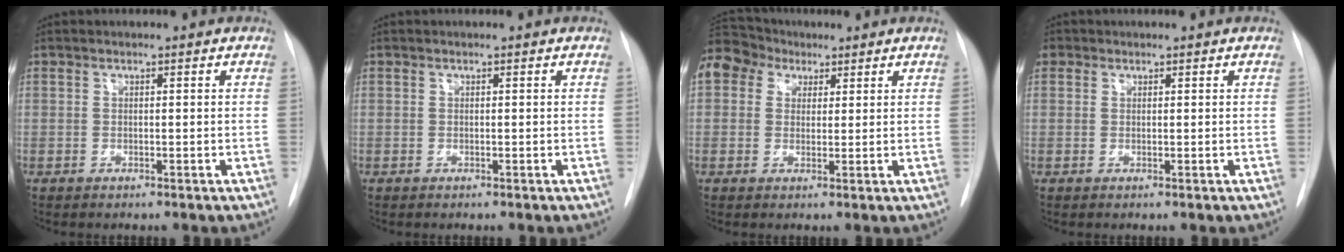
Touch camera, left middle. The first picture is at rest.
{"total": 0.0}
{"total": 15.3, "force": [7.8, 12.0, 5.6], "torque": [-0.186, 0.080, 0.152]}
{"total": 1.0, "force": [0.5, 0.9, 0.1], "torque": [0.005, 0.005, 0.003]}